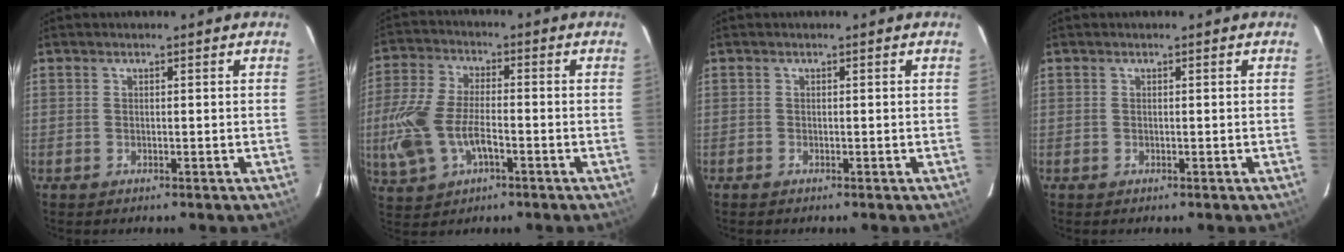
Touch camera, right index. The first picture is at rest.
{"total": 13.3, "force": [-3.6, 6.9, 10.8], "torque": [-0.249, -0.001, -0.063]}
{"total": 0.0}
{"total": 0.0}